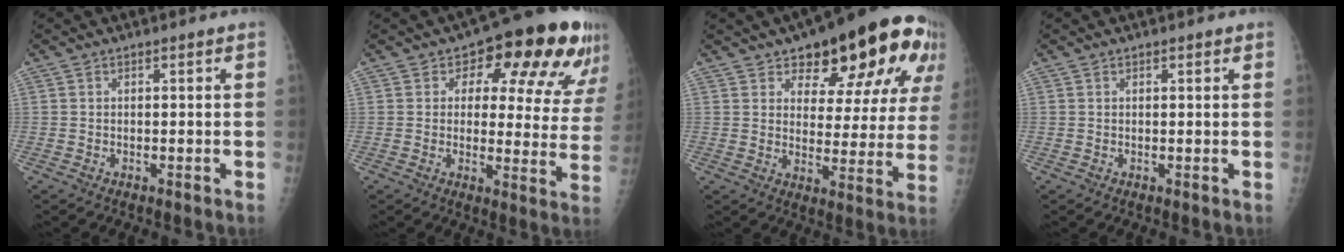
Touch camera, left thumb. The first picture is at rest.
{"total": 17.9, "force": [9.7, 9.0, 12.2], "torque": [-0.102, -0.029, 0.109]}
{"total": 20.5, "force": [12.8, 9.5, 12.9], "torque": [-0.131, -0.044, 0.163]}
{"total": 0.9, "force": [0.5, 0.4, 0.6], "torque": [-0.006, 0.000, 0.005]}